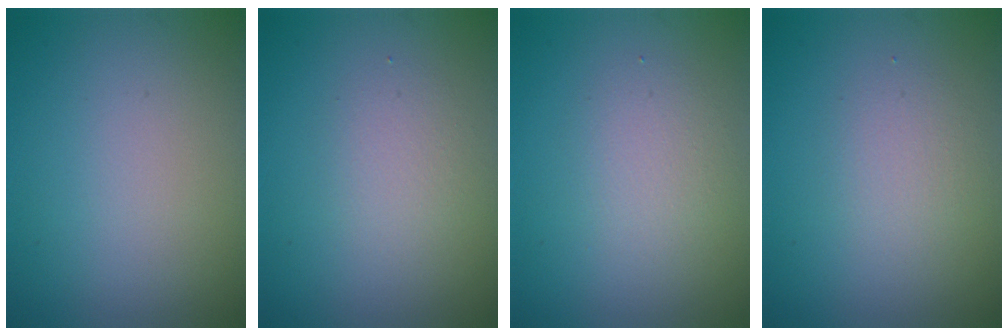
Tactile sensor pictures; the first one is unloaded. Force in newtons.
{"total": 1.8, "press": 1.8, "slide": 0.1}
{"total": 2.1, "press": 2.1, "slide": 0.0}
{"total": 1.7, "press": 1.7, "slide": 0.0}